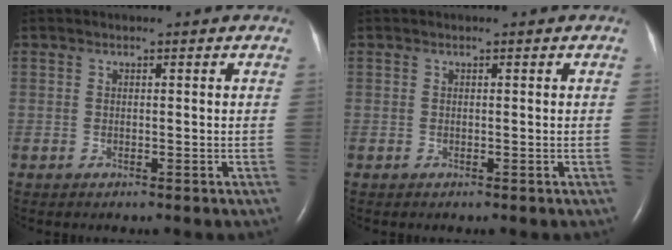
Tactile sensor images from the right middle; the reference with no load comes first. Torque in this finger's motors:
{"motor_torque": [-0.08, 0.02, -0.03, 0.00]}